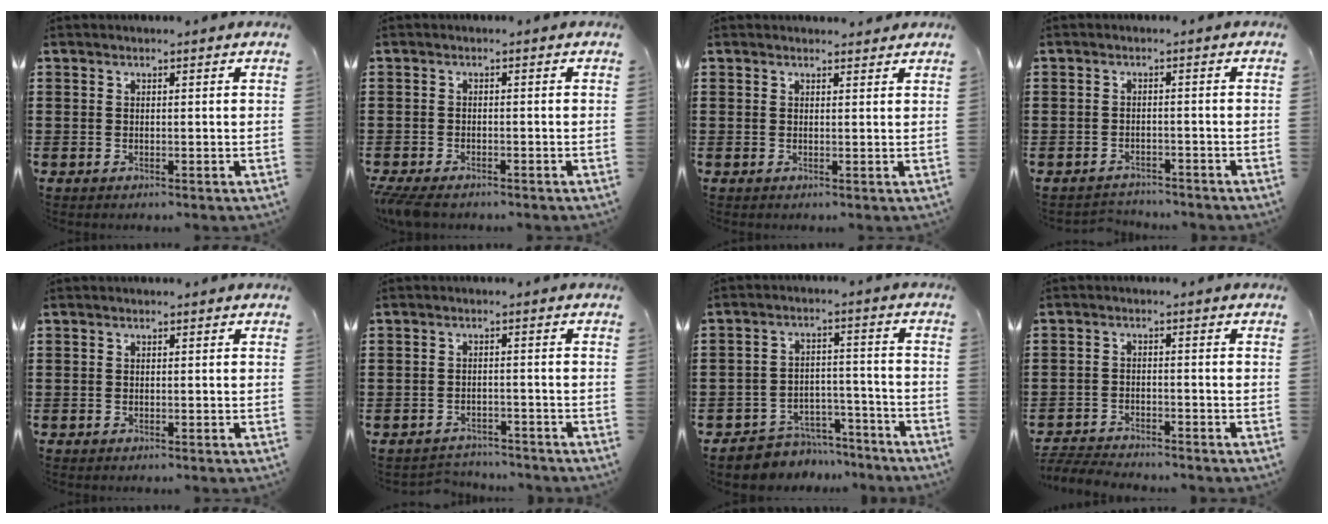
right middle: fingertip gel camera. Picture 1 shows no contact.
{"total": 2.1, "force": [-1.8, 0.5, 1.0], "torque": [-0.039, -0.005, -0.044]}
{"total": 1.0, "force": [1.0, 0.3, 0.1], "torque": [0.003, -0.001, 0.017]}
{"total": 2.2, "force": [-2.1, 0.6, -0.3], "torque": [-0.001, 0.002, -0.050]}
{"total": 0.0}
{"total": 2.6, "force": [-2.5, 0.6, -0.2], "torque": [-0.004, 0.000, -0.057]}
{"total": 5.7, "force": [-5.4, 1.6, 0.2], "torque": [-0.003, 0.022, -0.110]}
{"total": 3.7, "force": [-3.6, 0.5, 0.3], "torque": [-0.015, -0.001, -0.081]}